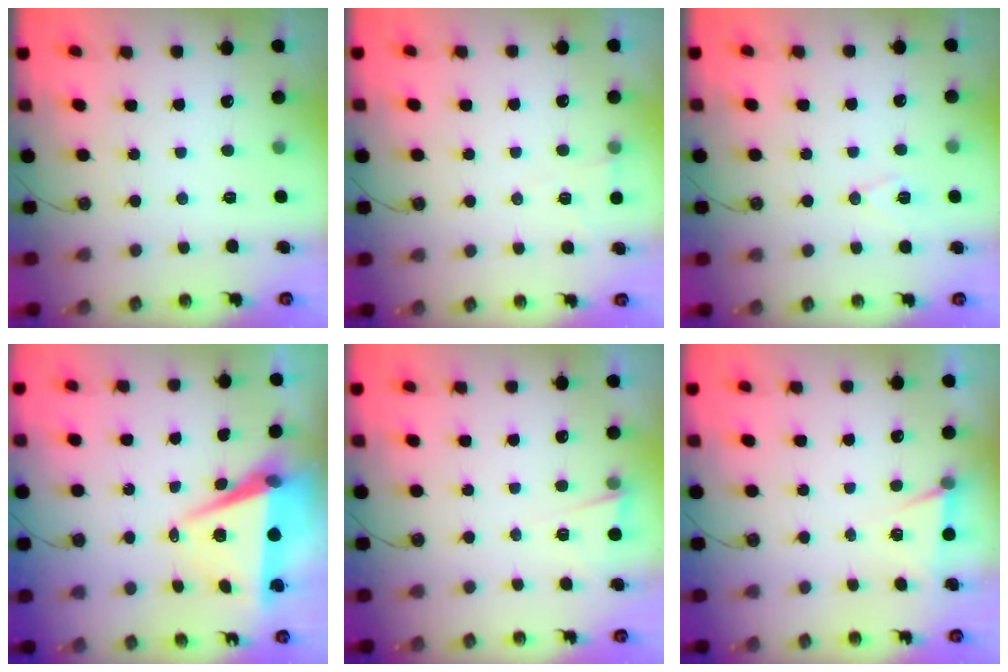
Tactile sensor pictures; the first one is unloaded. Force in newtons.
{"total": 5.2, "press": 2.9, "slide": 4.3}
{"total": 7.3, "press": 6.4, "slide": 3.6}
{"total": 8.1, "press": 6.9, "slide": 4.2}
{"total": 2.8, "press": 2.3, "slide": 1.6}
{"total": 5.0, "press": 2.2, "slide": 4.5}